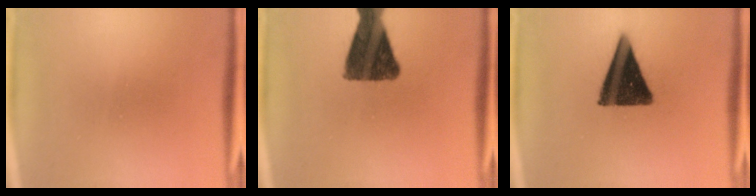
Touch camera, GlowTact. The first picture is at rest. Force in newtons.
{"total": 12.3}
{"total": 14.4}